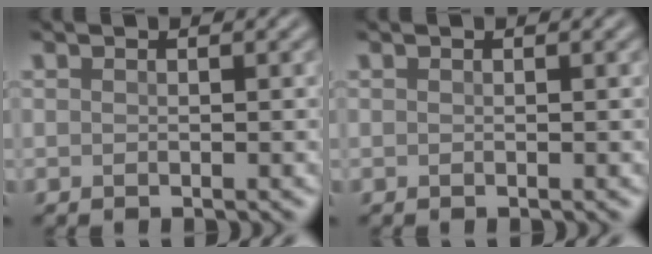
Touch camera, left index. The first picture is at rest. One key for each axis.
{"total": 0.0}